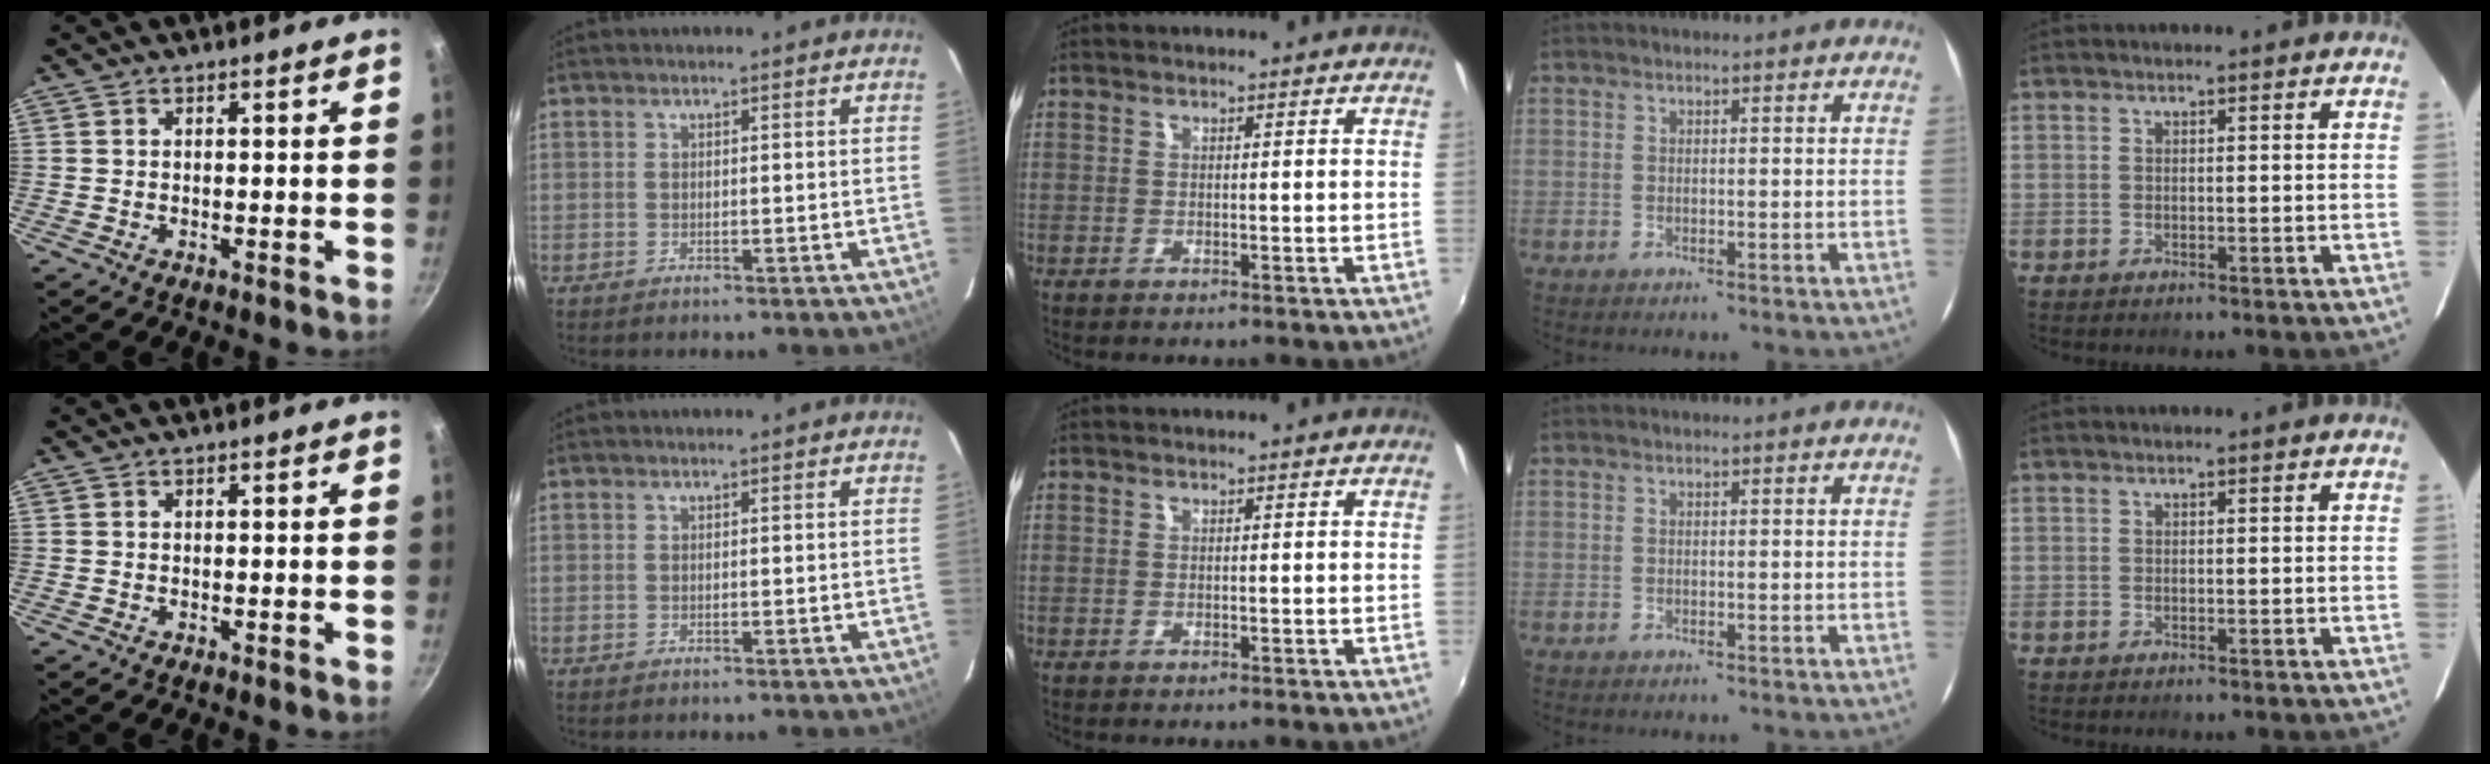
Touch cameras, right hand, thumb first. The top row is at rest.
{}